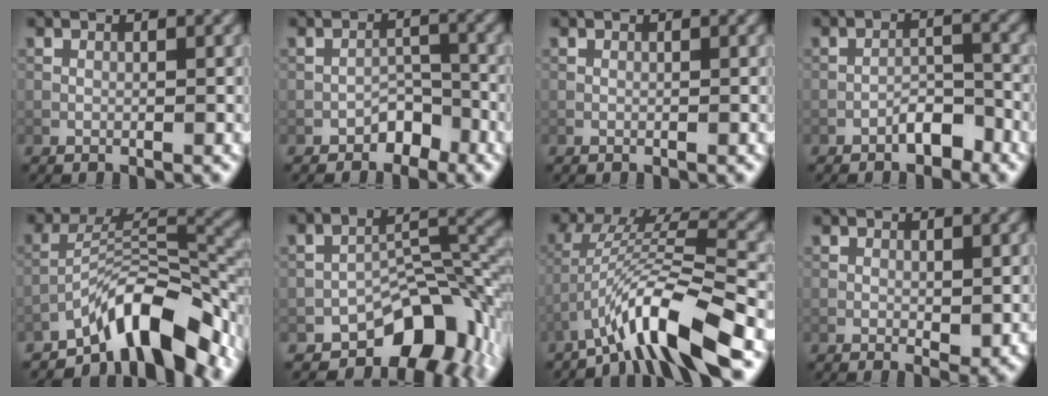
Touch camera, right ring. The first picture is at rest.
{"total": 2.4, "force": [-1.7, 1.3, 0.8], "torque": [-0.005, 0.012, -0.028]}
{"total": 0.0}
{"total": 2.6, "force": [-1.9, 1.0, 1.5], "torque": [-0.018, 0.012, -0.033]}
{"total": 8.8, "force": [-6.5, 2.8, 5.3], "torque": [-0.069, 0.009, -0.117]}
{"total": 9.7, "force": [-6.0, 5.2, 5.5], "torque": [-0.059, -0.001, -0.104]}
{"total": 8.0, "force": [-5.4, 1.4, 5.7], "torque": [-0.106, 0.008, -0.099]}
{"total": 1.4, "force": [0.2, 0.8, 1.2], "torque": [-0.014, -0.006, 0.006]}